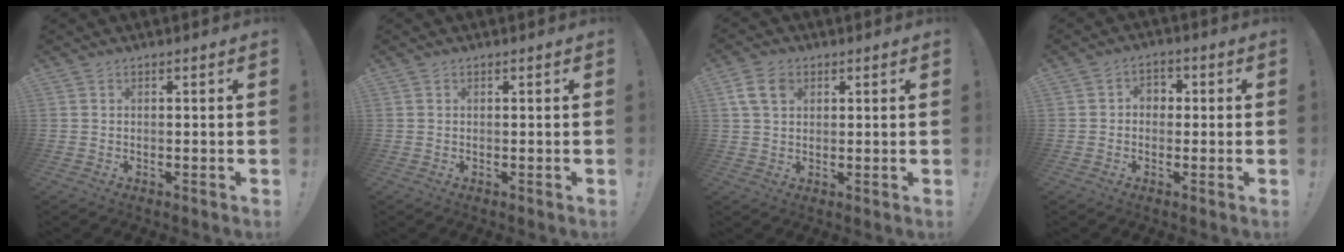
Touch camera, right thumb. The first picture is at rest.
{"total": 0.0}
{"total": 7.4, "force": [2.6, 5.1, 4.6], "torque": [-0.086, 0.004, 0.053]}
{"total": 3.8, "force": [-0.5, 3.2, 1.8], "torque": [-0.027, 0.007, -0.010]}